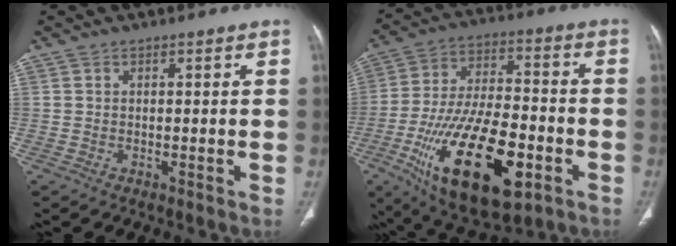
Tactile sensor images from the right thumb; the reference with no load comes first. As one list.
[{"total": 25.6, "force": [-9.5, 11.5, 20.7], "torque": [-0.391, 0.021, -0.147]}]